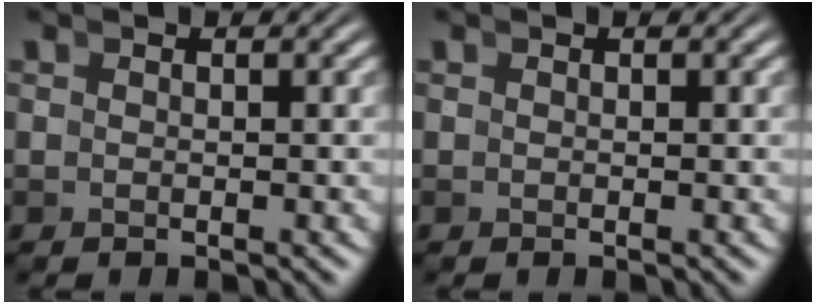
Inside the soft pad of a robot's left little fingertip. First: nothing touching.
{"total": 0.0}